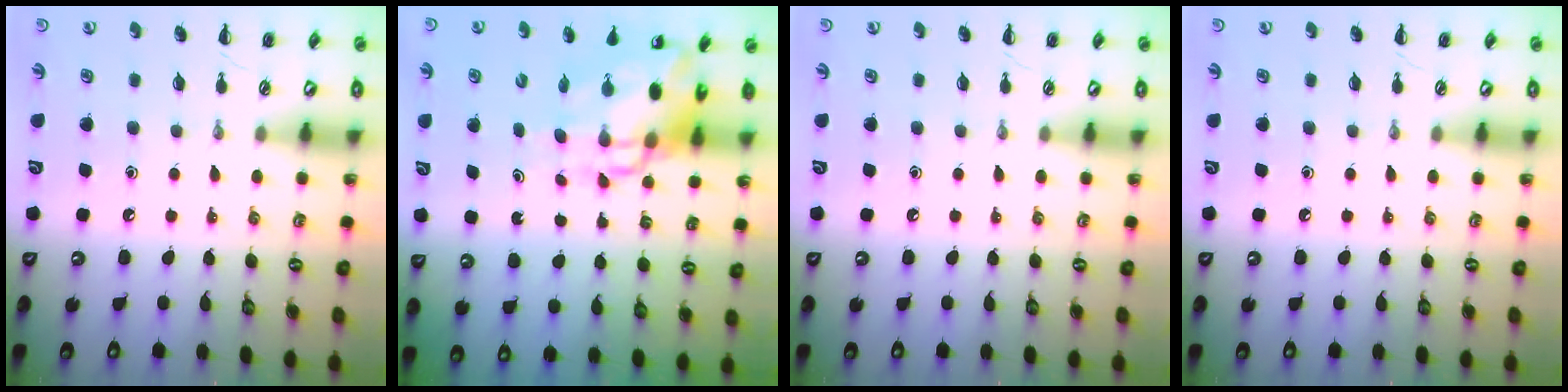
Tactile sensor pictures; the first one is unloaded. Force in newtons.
{"total": 10.1, "press": 9.7, "slide": 2.7}
{"total": 0.0}
{"total": 0.0}